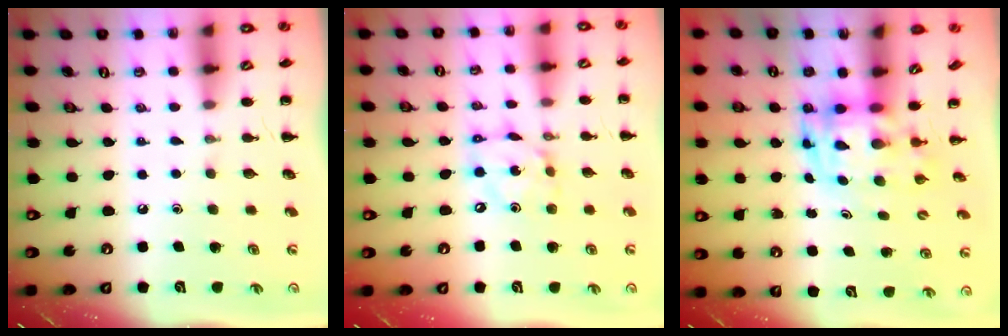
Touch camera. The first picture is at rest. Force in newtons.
{"total": 7.5, "press": 7.4, "slide": 1.5}
{"total": 3.6, "press": 3.5, "slide": 0.7}